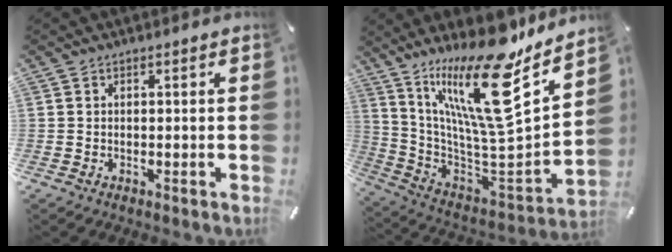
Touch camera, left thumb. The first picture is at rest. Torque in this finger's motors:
{"motor_torque": [2.47, -0.02, 1.36, -1.41, 0.78]}